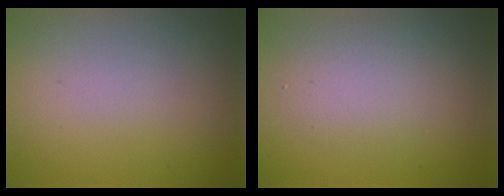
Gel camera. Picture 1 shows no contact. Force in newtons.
{"total": 2.7, "press": 2.7, "slide": 0.1}